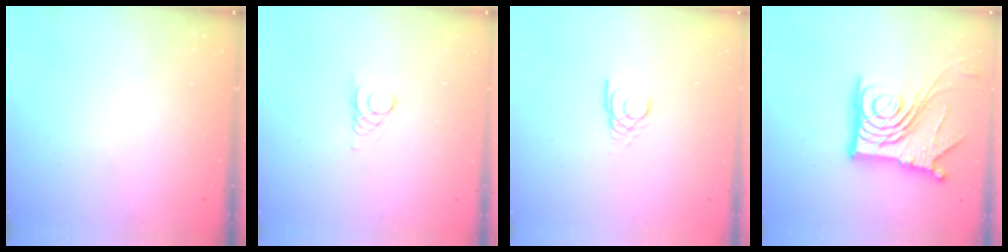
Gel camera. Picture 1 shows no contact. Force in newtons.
{"total": 1.5, "press": 1.5, "slide": 0.1}
{"total": 2.7, "press": 2.7, "slide": 0.1}
{"total": 20.3, "press": 20.2, "slide": 2.3}